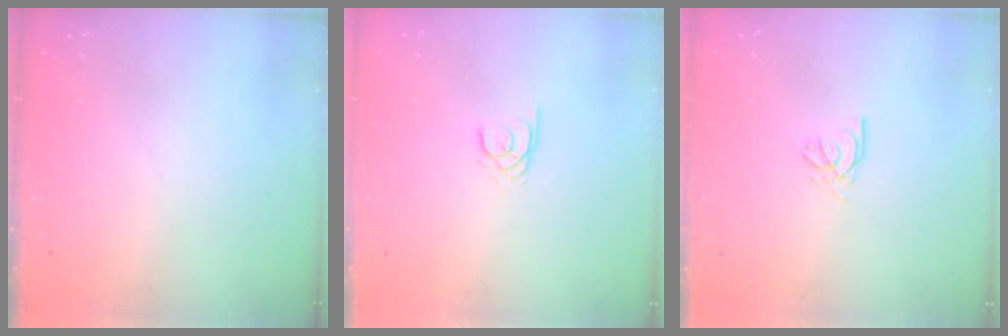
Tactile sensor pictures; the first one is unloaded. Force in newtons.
{"total": 1.7, "press": 1.7, "slide": 0.2}
{"total": 2.6, "press": 2.6, "slide": 0.3}